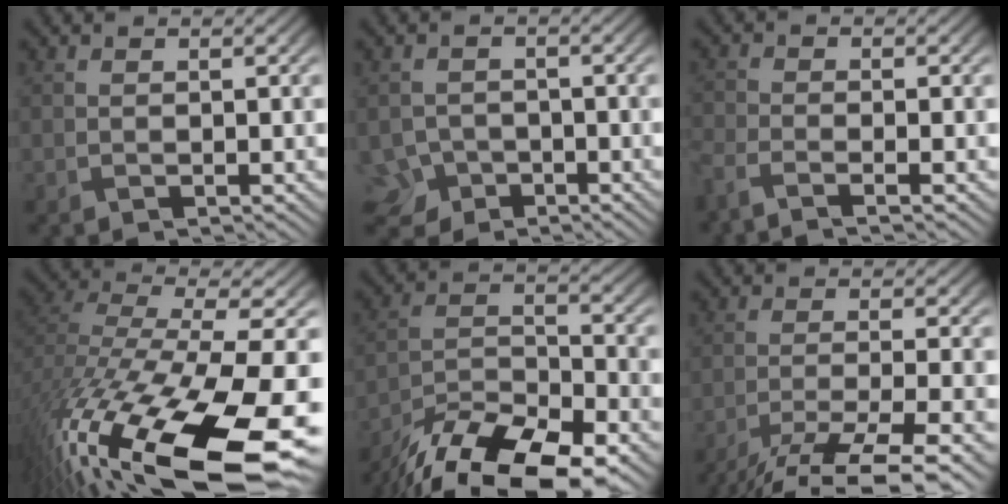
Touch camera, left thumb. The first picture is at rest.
{"total": 4.3, "force": [-2.6, 3.1, 1.4], "torque": [-0.033, -0.010, -0.053]}
{"total": 3.5, "force": [-2.8, 0.6, 2.1], "torque": [-0.047, -0.010, -0.065]}
{"total": 19.8, "force": [-10.0, 7.8, 15.2], "torque": [-0.340, -0.083, -0.125]}
{"total": 15.6, "force": [-12.2, 4.9, 8.4], "torque": [-0.167, -0.026, -0.209]}
{"total": 10.6, "force": [-8.1, 1.7, 6.7], "torque": [-0.116, -0.014, -0.126]}